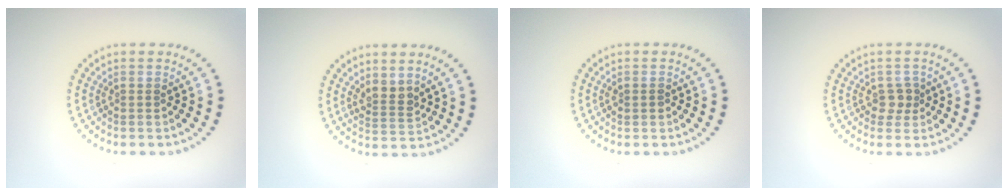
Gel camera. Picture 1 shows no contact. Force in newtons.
{"total": 2.1, "press": 1.7, "slide": 1.1}
{"total": 0.8, "press": 0.8, "slide": 0.1}
{"total": 1.5, "press": 1.3, "slide": 0.7}